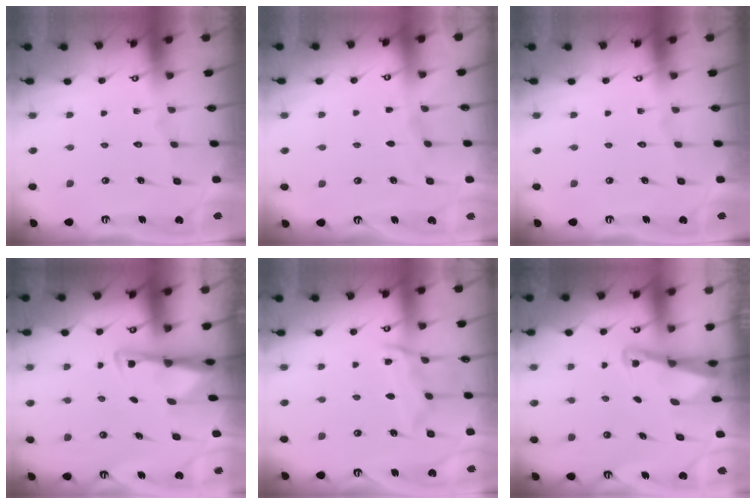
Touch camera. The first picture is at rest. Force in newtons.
{"total": 2.8, "press": 2.7, "slide": 0.4}
{"total": 0.0}
{"total": 2.9, "press": 2.8, "slide": 0.5}
{"total": 10.0, "press": 9.9, "slide": 0.9}
{"total": 2.7, "press": 2.6, "slide": 0.6}